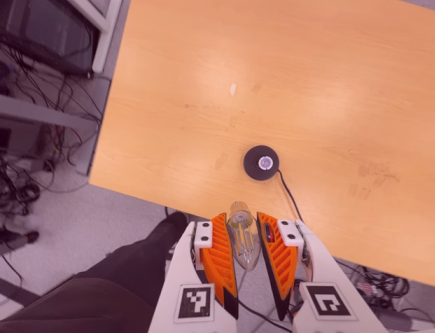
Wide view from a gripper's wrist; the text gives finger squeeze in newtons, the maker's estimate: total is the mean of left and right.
{"total": 14.8, "left": 16.8, "right": 12.8}